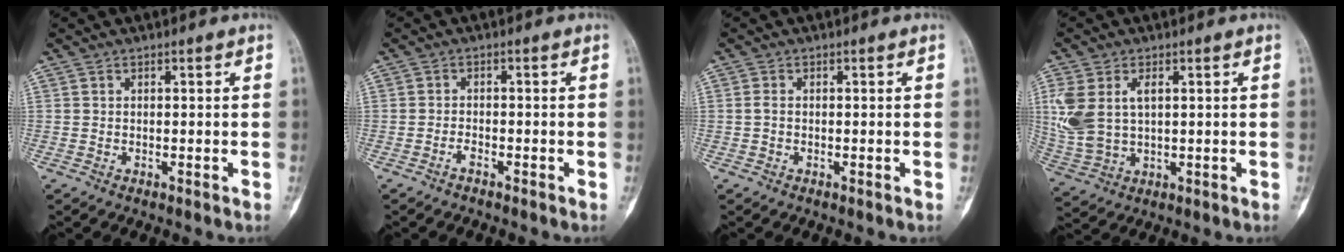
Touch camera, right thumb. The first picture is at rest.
{"total": 1.3, "force": [-1.0, 0.4, 0.6], "torque": [-0.014, 0.007, -0.021]}
{"total": 0.9, "force": [-0.2, 0.7, 0.6], "torque": [-0.014, 0.000, -0.006]}
{"total": 10.8, "force": [2.3, 6.6, 8.2], "torque": [-0.193, 0.004, 0.058]}